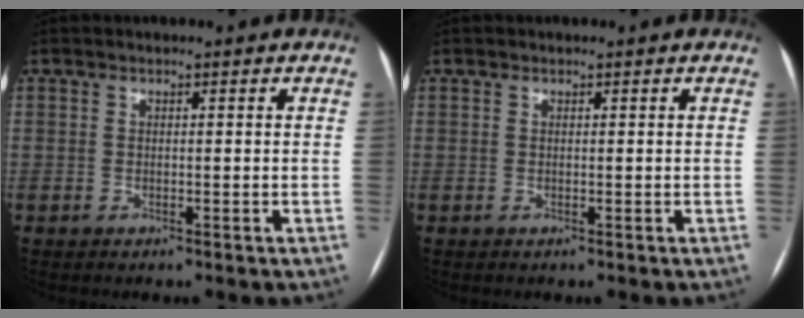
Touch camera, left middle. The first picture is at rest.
{"total": 0.0}